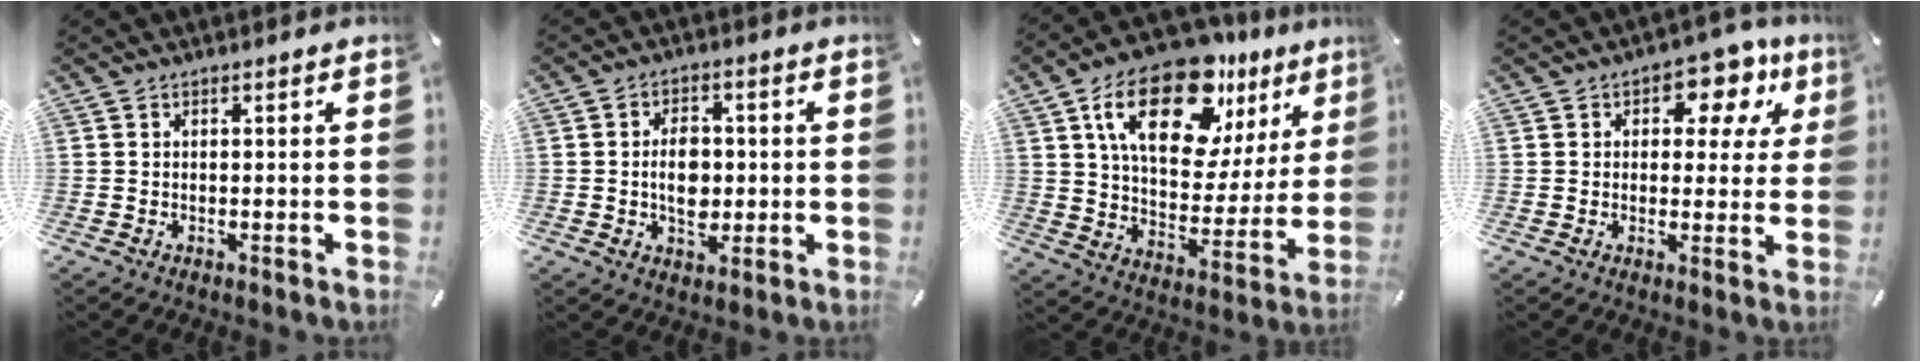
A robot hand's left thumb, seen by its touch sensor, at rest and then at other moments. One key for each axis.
{"total": 7.5, "fx": -0.4, "fy": 5.4, "fz": 5.2, "tx": -0.088, "ty": -0.003, "tz": -0.011}
{"total": 22.1, "fx": 13.7, "fy": 11.2, "fz": 13.2, "tx": -0.222, "ty": -0.072, "tz": 0.235}
{"total": 10.3, "fx": 4.9, "fy": 6.4, "fz": 6.3, "tx": -0.070, "ty": -0.024, "tz": 0.079}